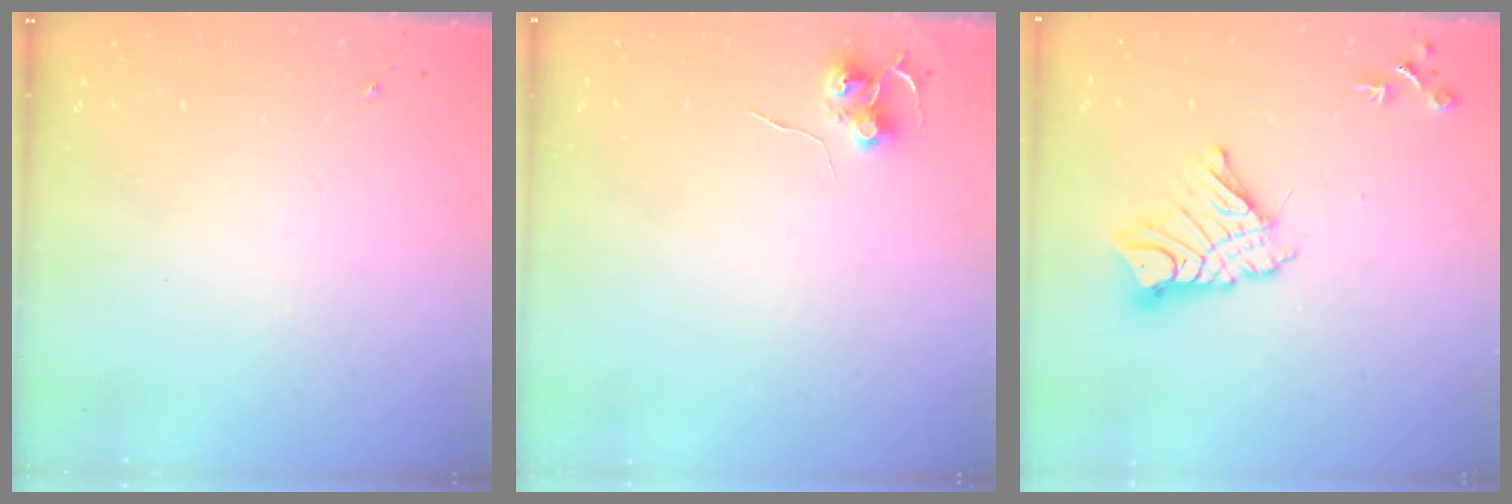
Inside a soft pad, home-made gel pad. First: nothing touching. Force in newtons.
{"total": 6.4, "press": 6.3, "slide": 0.6}
{"total": 13.7, "press": 13.7, "slide": 1.3}